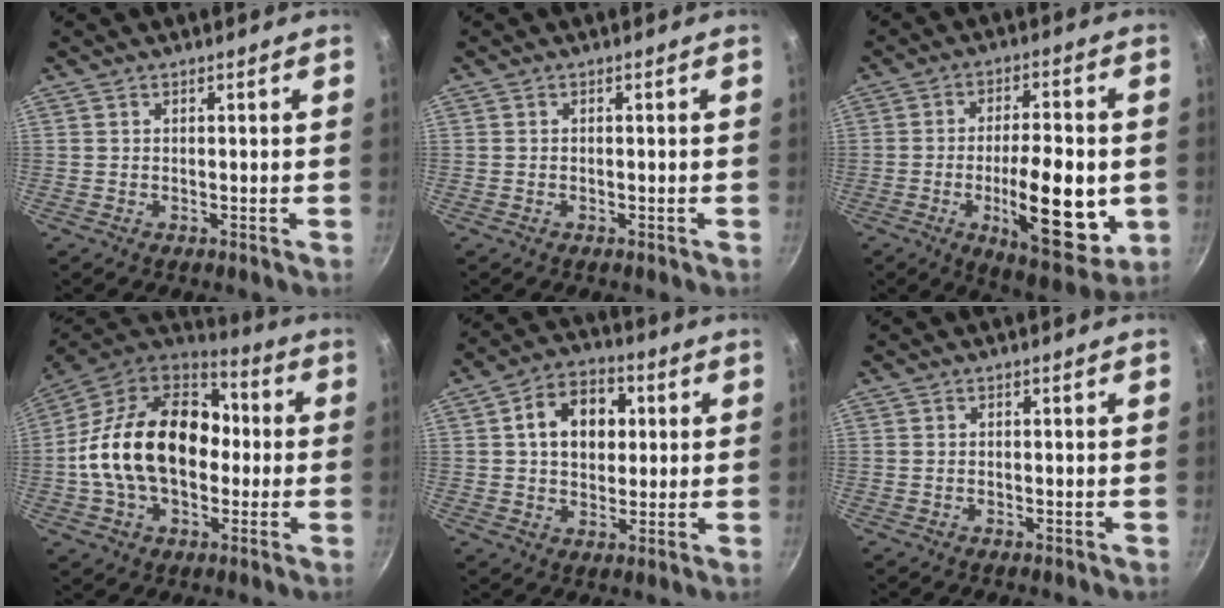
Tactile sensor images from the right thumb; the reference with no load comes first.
{"total": 0.0}
{"total": 17.9, "force": [-3.3, 6.8, 16.3], "torque": [-0.226, -0.003, -0.046]}
{"total": 24.0, "force": [-0.5, 16.4, 17.5], "torque": [-0.277, 0.048, -0.017]}
{"total": 11.5, "force": [2.3, 8.5, 7.5], "torque": [-0.083, 0.013, 0.026]}
{"total": 0.0}